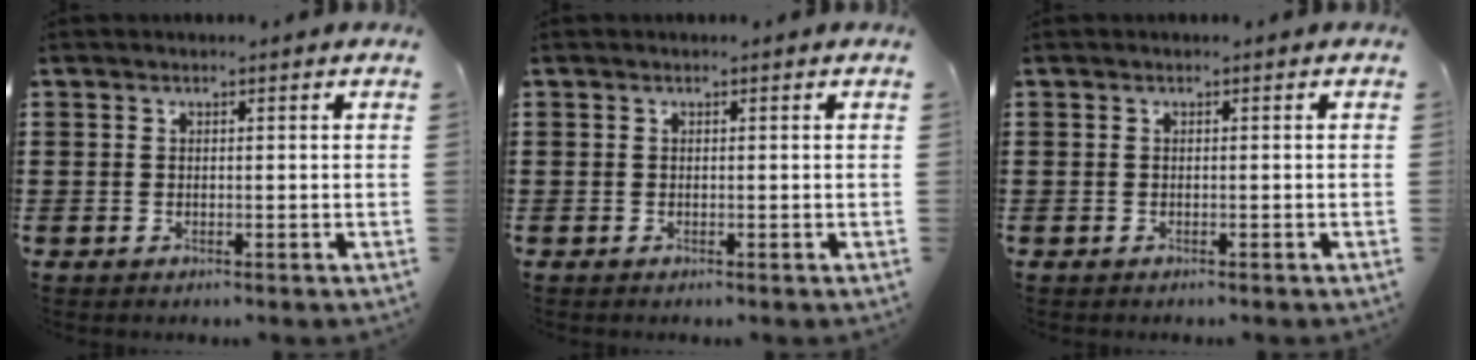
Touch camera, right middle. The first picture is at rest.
{"total": 0.0}
{"total": 0.0}